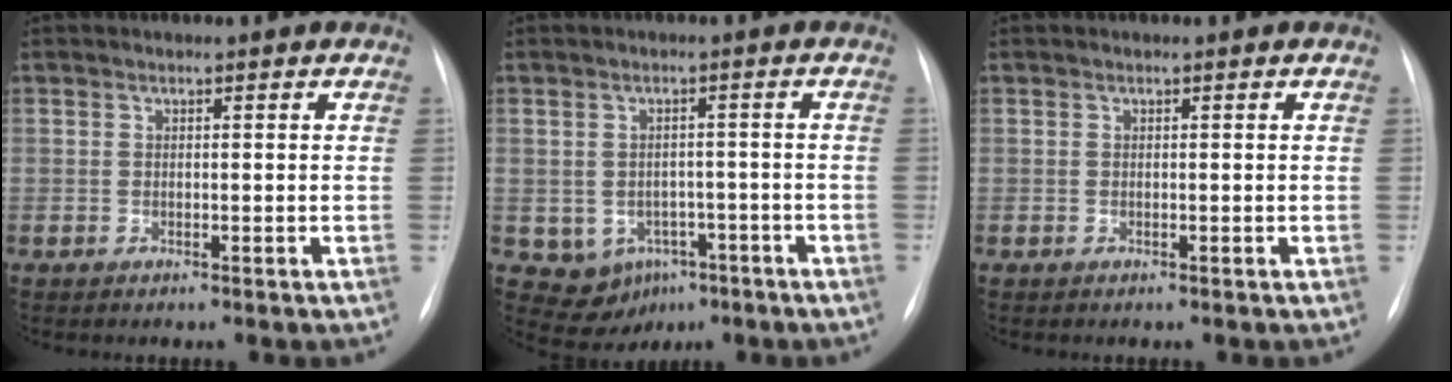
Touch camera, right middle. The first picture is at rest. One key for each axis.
{"total": 7.0, "fx": -3.1, "fy": 5.9, "fz": 2.2, "tx": -0.030, "ty": 0.017, "tz": -0.027}
{"total": 0.0}